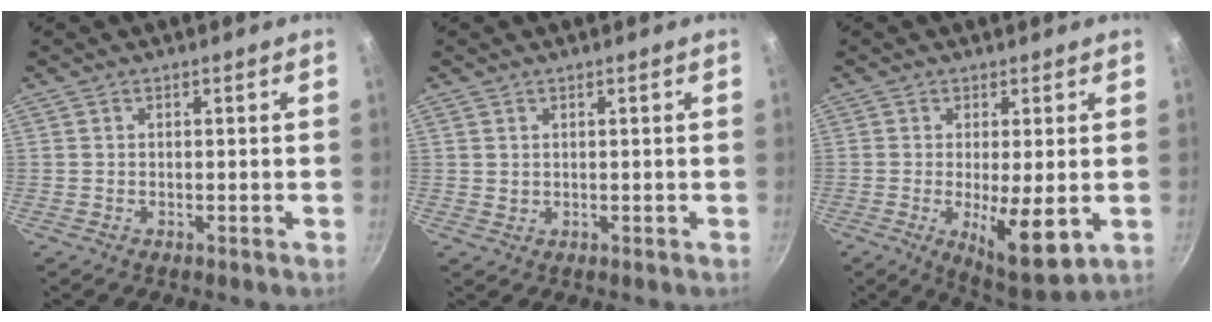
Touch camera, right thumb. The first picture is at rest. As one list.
[{"total": 1.0, "force": [0.6, 0.8, 0.3], "torque": [0.002, -0.006, 0.010]}, {"total": 9.5, "force": [-1.3, 2.8, 9.0], "torque": [-0.139, -0.019, -0.006]}]